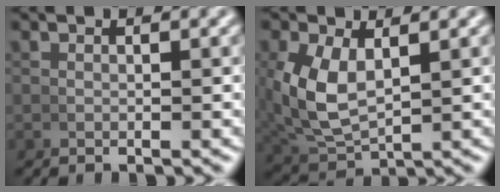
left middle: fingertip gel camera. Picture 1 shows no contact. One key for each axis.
{"total": 5.6, "fx": 0.9, "fy": 3.7, "fz": 4.1, "tx": -0.105, "ty": -0.013, "tz": 0.035}